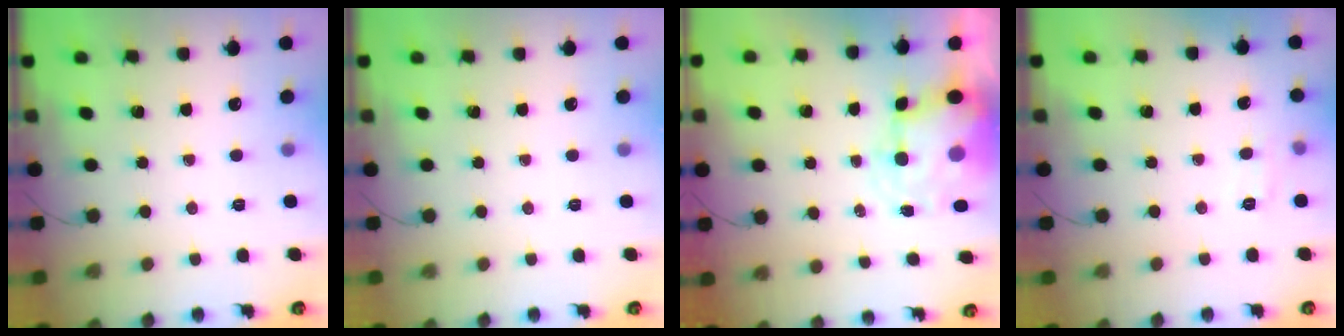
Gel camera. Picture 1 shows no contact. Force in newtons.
{"total": 0.0}
{"total": 6.0, "press": 5.7, "slide": 1.7}
{"total": 3.8, "press": 3.6, "slide": 1.2}